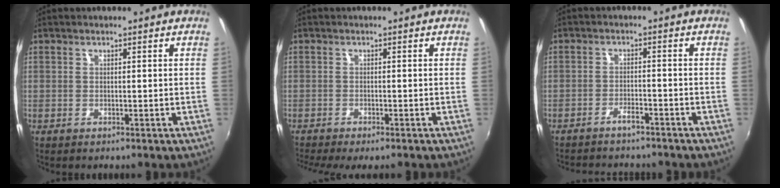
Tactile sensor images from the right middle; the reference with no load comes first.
{"total": 5.1, "force": [-4.3, 0.5, 2.8], "torque": [-0.065, -0.026, -0.071]}
{"total": 7.1, "force": [-6.4, 1.8, 2.5], "torque": [-0.065, -0.002, -0.092]}